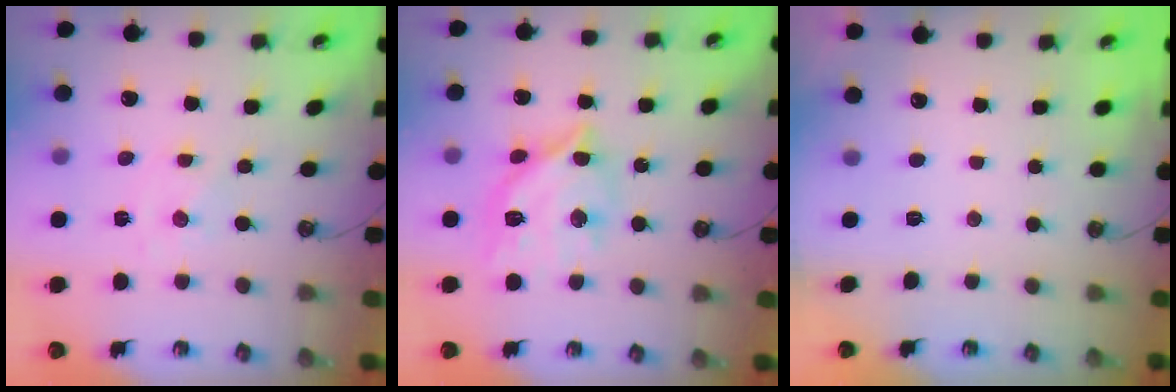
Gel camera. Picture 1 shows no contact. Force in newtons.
{"total": 15.0, "press": 15.0, "slide": 1.1}
{"total": 0.0}